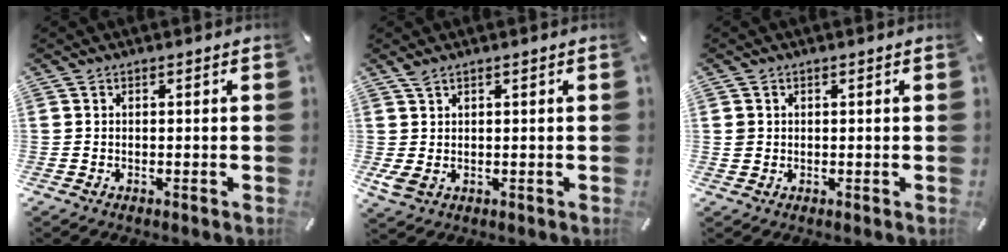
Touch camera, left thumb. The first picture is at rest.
{"total": 3.5, "force": [1.0, 2.2, 2.6], "torque": [-0.050, -0.003, 0.018]}
{"total": 1.6, "force": [0.2, 1.6, 0.3], "torque": [-0.006, 0.006, 0.001]}